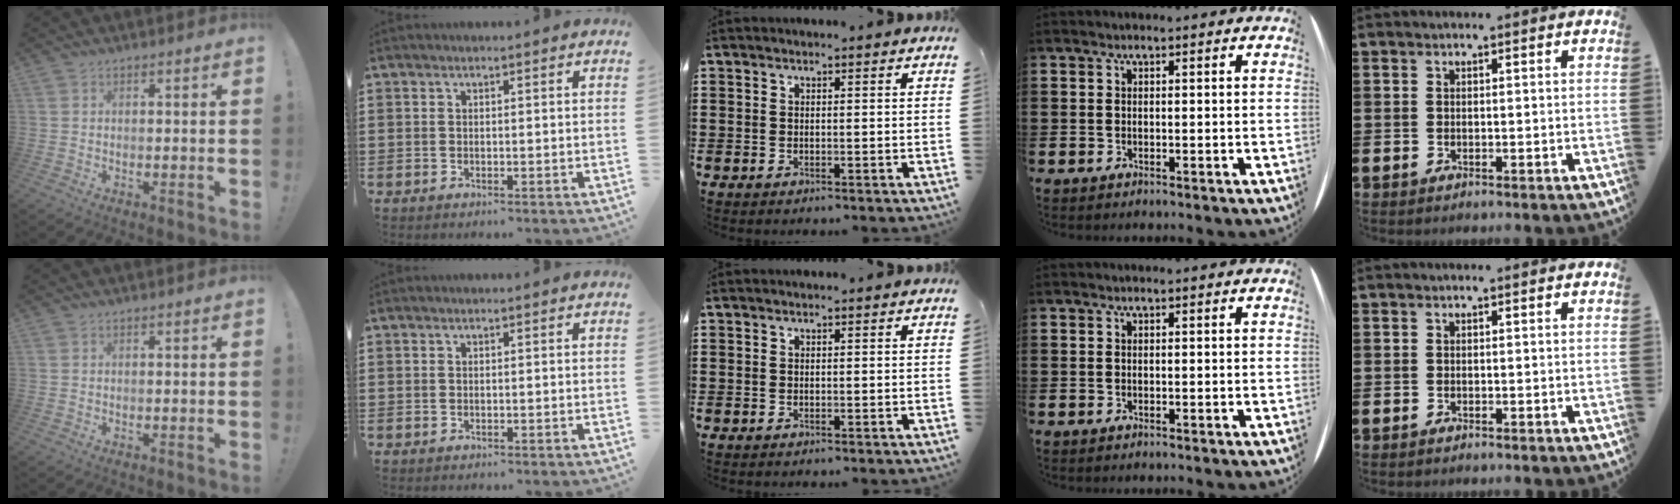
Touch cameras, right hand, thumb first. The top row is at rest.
{}